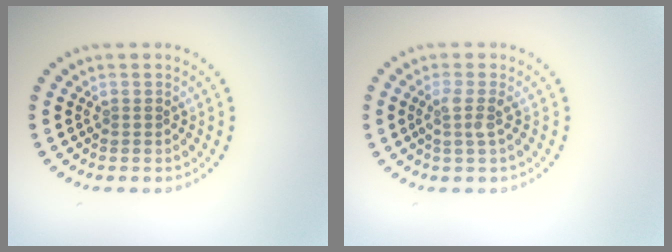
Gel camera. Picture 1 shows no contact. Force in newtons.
{"total": 1.9, "press": 1.4, "slide": 1.2}